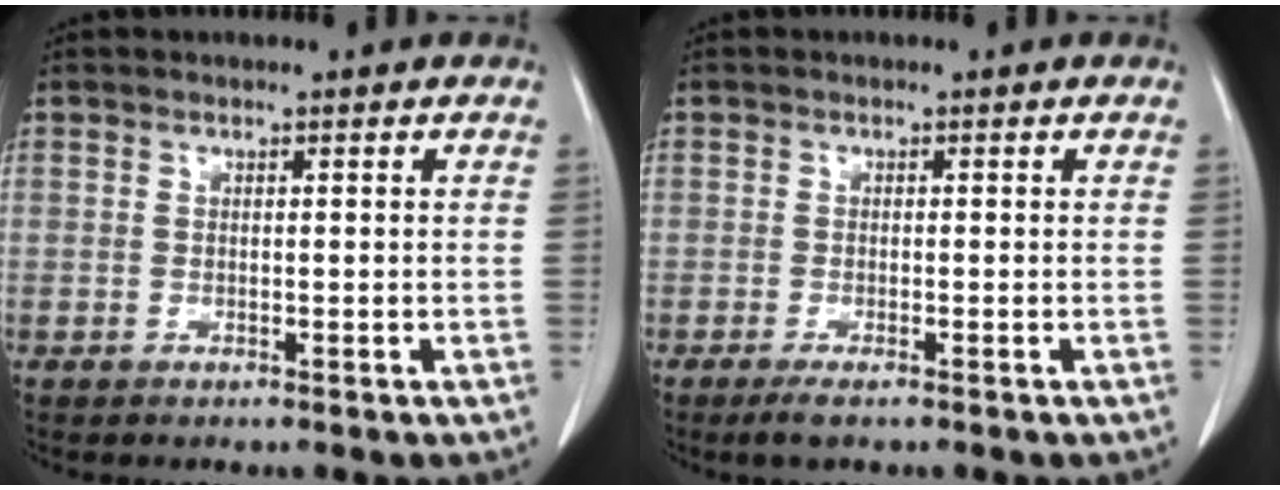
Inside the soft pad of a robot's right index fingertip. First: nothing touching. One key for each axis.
{"total": 2.0, "fx": -1.3, "fy": 0.3, "fz": 1.5, "tx": -0.026, "ty": -0.005, "tz": -0.022}